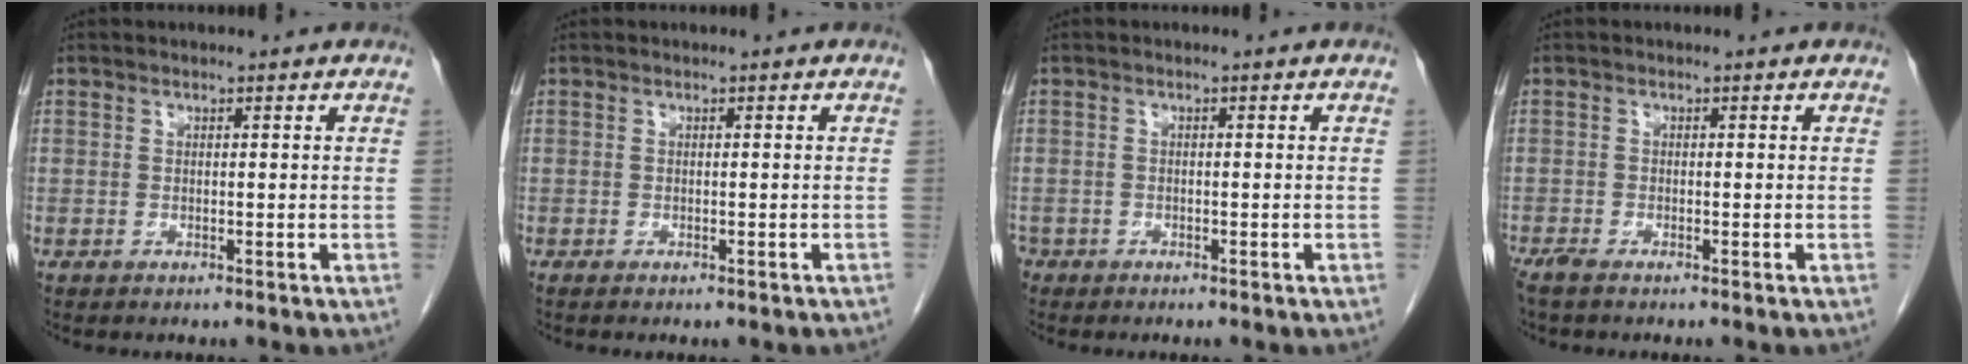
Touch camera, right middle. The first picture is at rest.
{"total": 1.8, "force": [-1.5, 0.4, 1.0], "torque": [-0.014, -0.004, -0.016]}
{"total": 2.1, "force": [-1.5, 1.5, 0.2], "torque": [-0.006, 0.002, -0.028]}
{"total": 1.6, "force": [-1.4, 0.2, 0.9], "torque": [-0.024, -0.007, -0.029]}